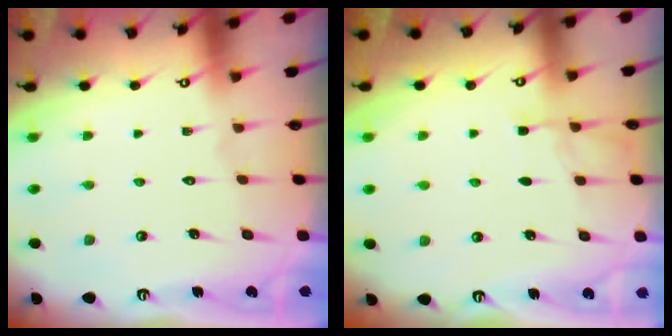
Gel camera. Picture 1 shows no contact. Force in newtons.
{"total": 5.9, "press": 5.9, "slide": 0.6}